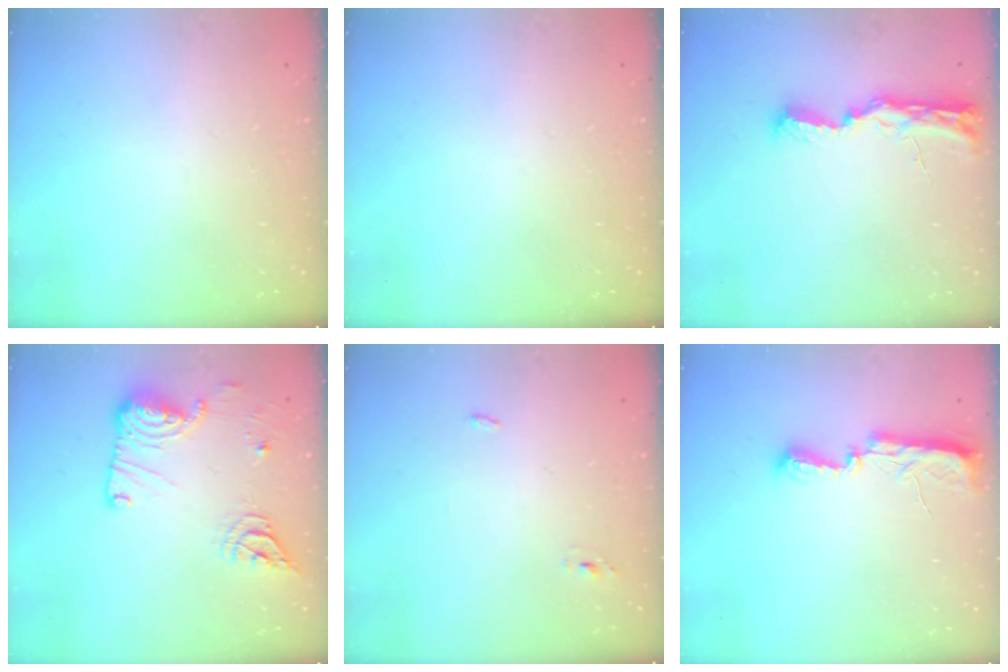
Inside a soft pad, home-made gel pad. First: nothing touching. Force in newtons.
{"total": 0.0}
{"total": 8.8, "press": 8.8, "slide": 1.0}
{"total": 15.4, "press": 15.3, "slide": 1.5}
{"total": 2.7, "press": 2.6, "slide": 0.8}
{"total": 7.7, "press": 7.7, "slide": 0.7}